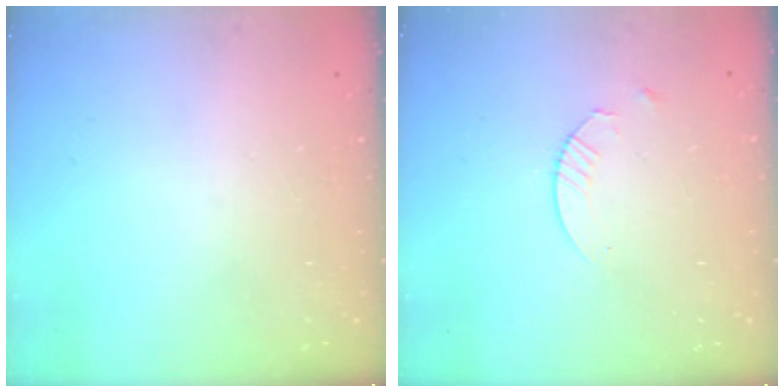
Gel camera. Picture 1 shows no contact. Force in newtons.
{"total": 2.4, "press": 2.4, "slide": 0.3}